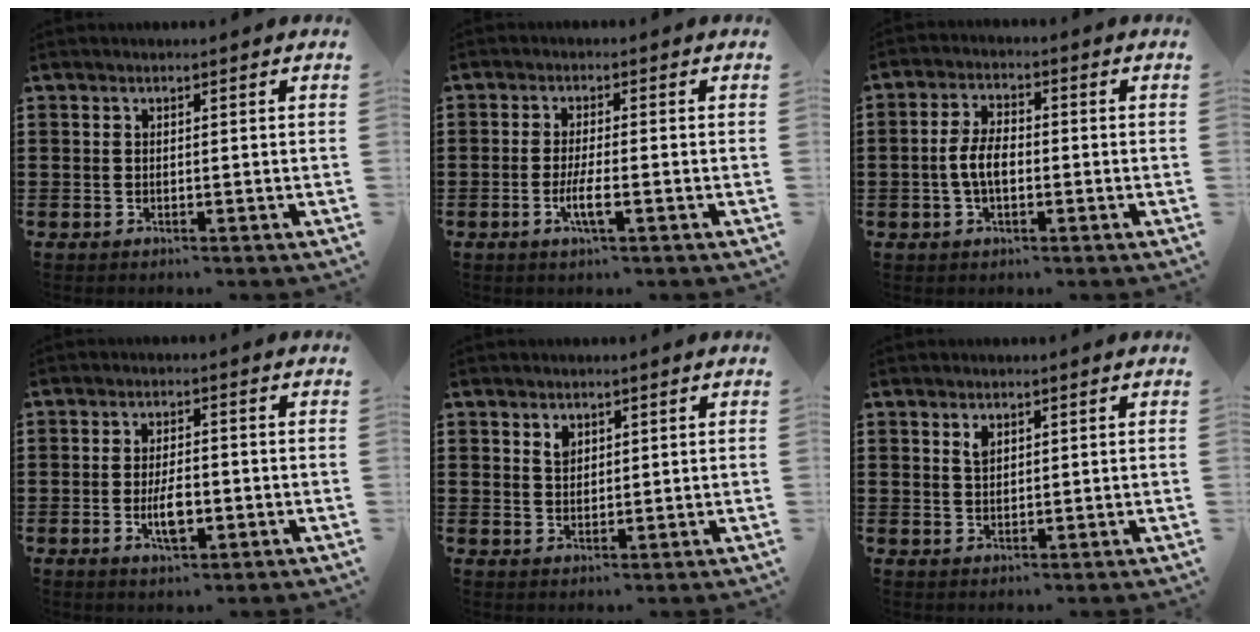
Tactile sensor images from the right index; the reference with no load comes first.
{"total": 3.9, "force": [-1.5, 0.5, 3.6], "torque": [-0.067, -0.005, -0.028]}
{"total": 5.2, "force": [-0.9, 2.6, 4.4], "torque": [-0.107, -0.002, -0.025]}
{"total": 4.8, "force": [-1.2, 1.8, 4.3], "torque": [-0.088, 0.001, -0.022]}
{"total": 2.1, "force": [1.3, 1.4, 0.9], "torque": [-0.022, 0.004, 0.026]}
{"total": 1.9, "force": [1.2, 1.1, 1.1], "torque": [-0.018, 0.000, 0.020]}